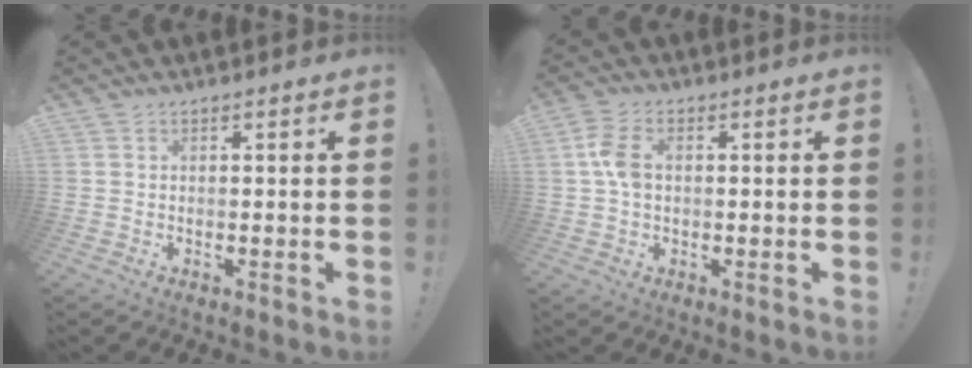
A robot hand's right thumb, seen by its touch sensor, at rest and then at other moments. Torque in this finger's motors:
{"motor_torque": [0.08, 0.27, 0.20, 0.06, -0.04]}